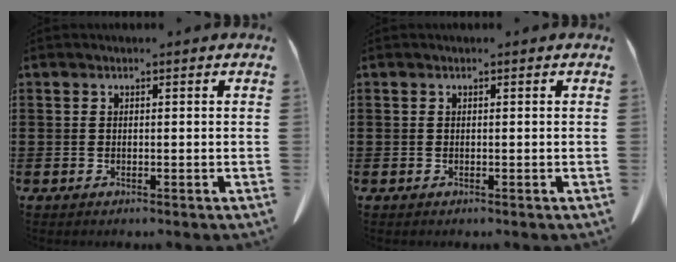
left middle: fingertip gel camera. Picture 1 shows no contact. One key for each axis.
{"total": 0.0}